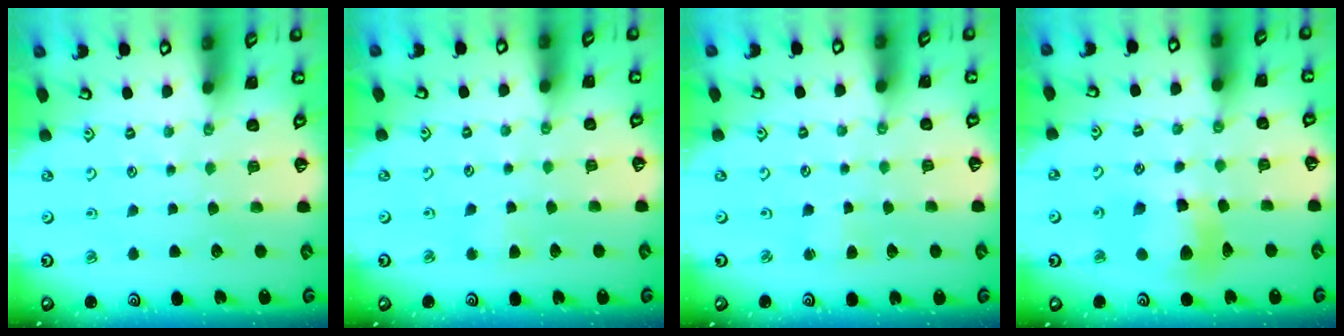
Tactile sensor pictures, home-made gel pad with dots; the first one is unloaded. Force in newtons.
{"total": 2.6, "press": 2.5, "slide": 0.5}
{"total": 1.2, "press": 1.2, "slide": 0.2}
{"total": 9.6, "press": 9.5, "slide": 1.1}